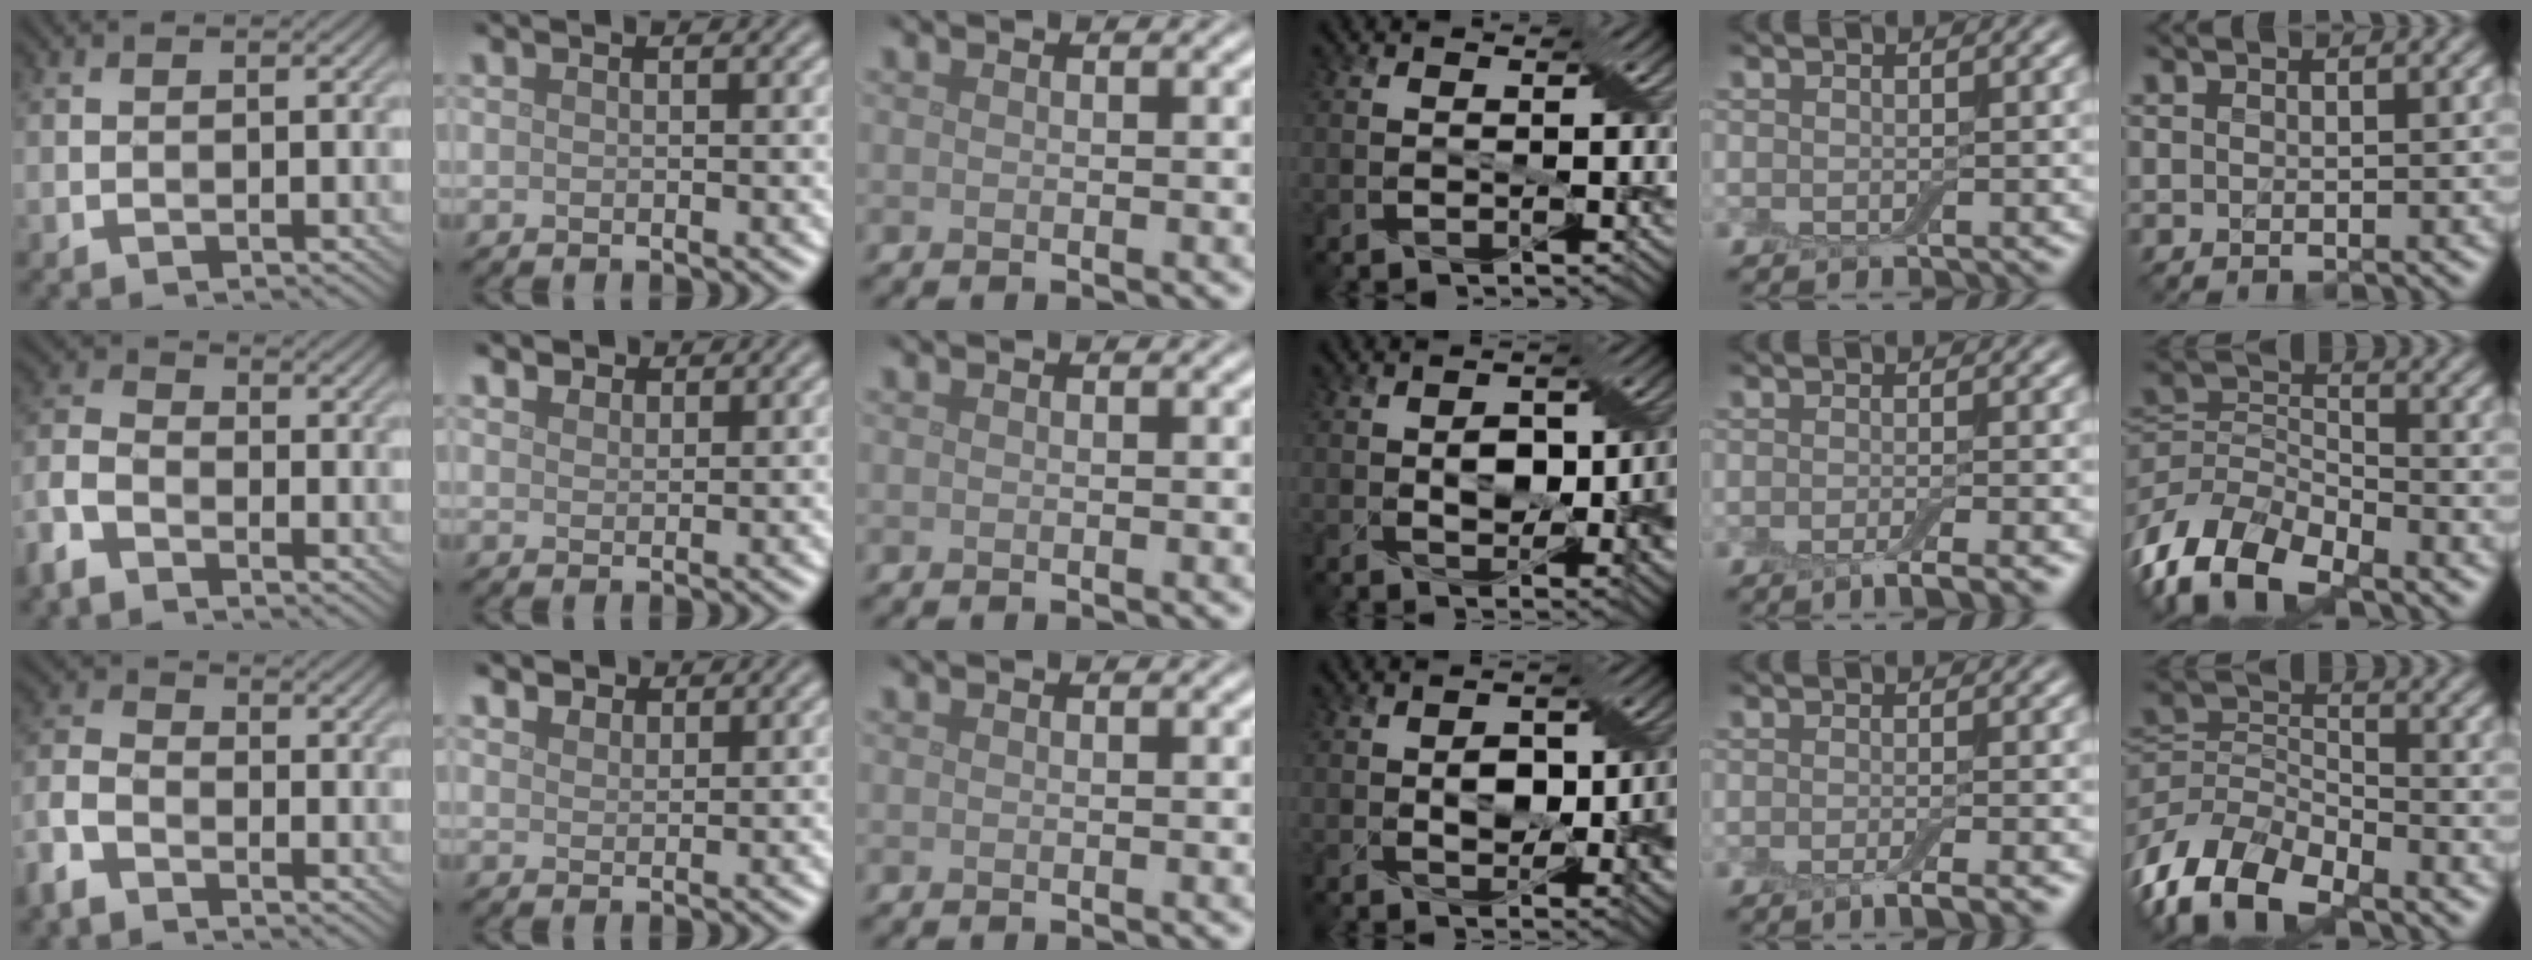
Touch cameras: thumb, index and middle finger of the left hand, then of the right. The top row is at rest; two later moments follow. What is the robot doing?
{"motion": "insert", "object": "backpack"}